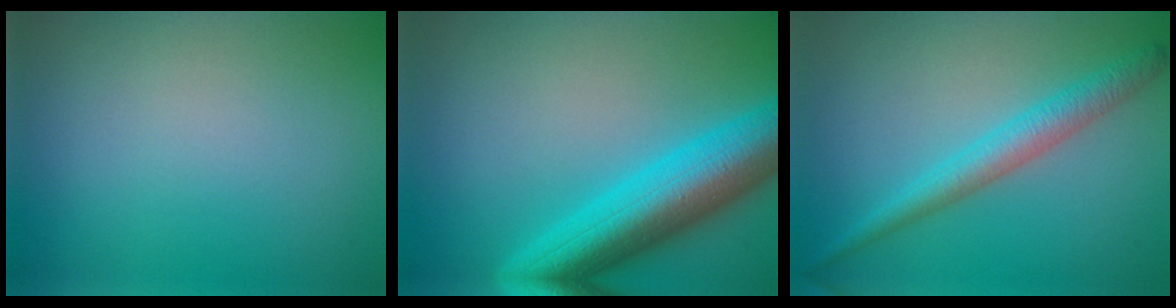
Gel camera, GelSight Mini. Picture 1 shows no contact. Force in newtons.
{"total": 9.0, "press": 9.0, "slide": 0.4}
{"total": 3.4, "press": 3.4, "slide": 0.1}